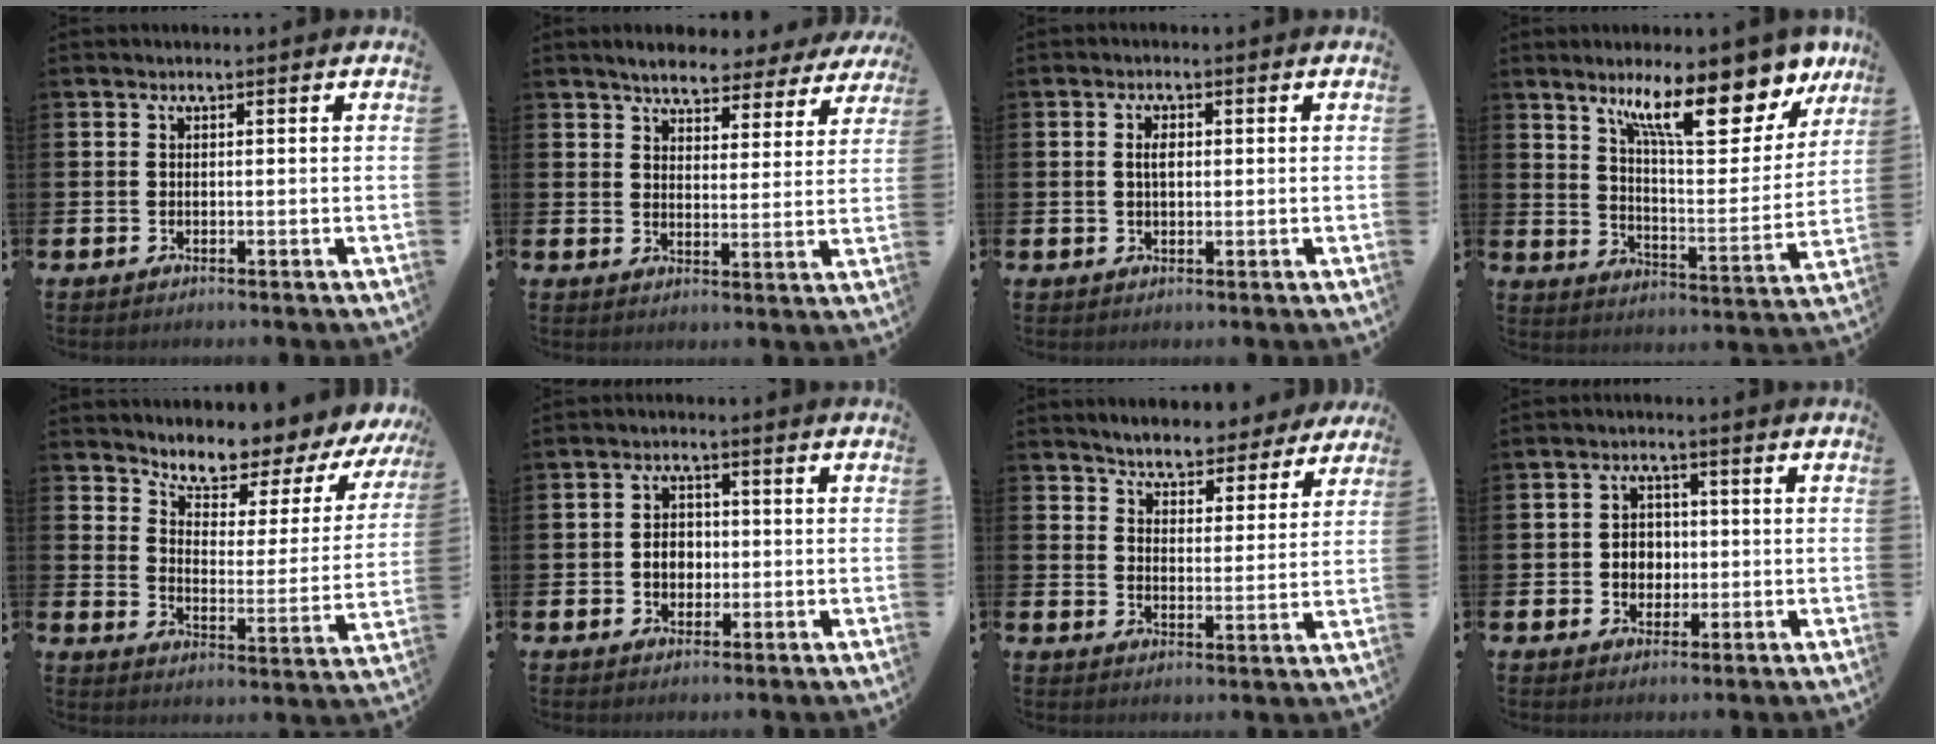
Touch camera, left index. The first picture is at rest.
{"total": 4.8, "force": [4.7, 1.0, 0.4], "torque": [-0.024, -0.028, 0.078]}
{"total": 2.0, "force": [0.5, 1.1, 1.6], "torque": [-0.012, 0.000, 0.003]}
{"total": 14.3, "force": [10.4, 4.0, 9.0], "torque": [-0.152, -0.054, 0.173]}
{"total": 6.3, "force": [6.1, 1.3, 1.3], "torque": [-0.059, -0.053, 0.099]}
{"total": 3.2, "force": [-0.3, 2.7, 1.8], "torque": [-0.023, 0.002, -0.013]}
{"total": 5.3, "force": [5.2, 0.9, 0.5], "torque": [-0.027, -0.035, 0.088]}
{"total": 3.4, "force": [0.0, 3.1, 1.4], "torque": [-0.022, 0.004, -0.008]}